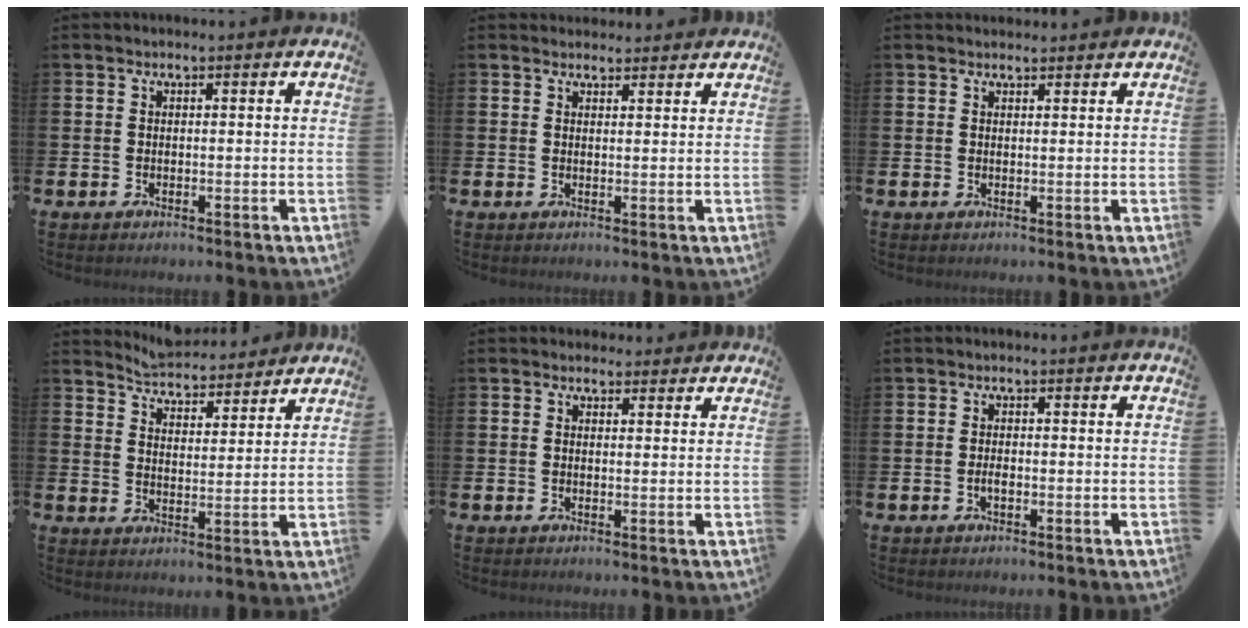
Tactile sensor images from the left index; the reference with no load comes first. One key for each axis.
{"total": 2.1, "fx": 2.0, "fy": 0.6, "fz": -0.1, "tx": 0.008, "ty": -0.009, "tz": 0.036}
{"total": 1.4, "fx": 1.4, "fy": 0.3, "fz": 0.0, "tx": 0.007, "ty": -0.004, "tz": 0.024}
{"total": 4.6, "fx": 4.6, "fy": 0.6, "fz": -0.2, "tx": -0.020, "ty": -0.035, "tz": 0.080}
{"total": 1.7, "fx": 1.5, "fy": 0.8, "fz": 0.0, "tx": 0.014, "ty": -0.003, "tz": 0.025}
{"total": 1.2, "fx": -0.3, "fy": 0.5, "fz": 1.0, "tx": -0.028, "ty": 0.002, "tz": -0.004}